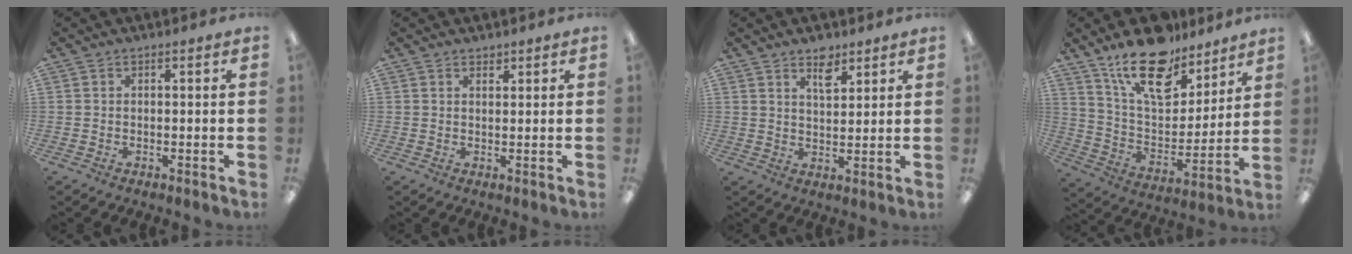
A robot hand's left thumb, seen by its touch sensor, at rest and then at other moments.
{"total": 1.4, "force": [1.3, 0.5, 0.2], "torque": [0.004, -0.004, 0.023]}
{"total": 6.1, "force": [4.2, 2.8, 3.3], "torque": [-0.043, -0.020, 0.071]}
{"total": 19.2, "force": [13.9, 8.9, 9.9], "torque": [-0.171, -0.079, 0.244]}